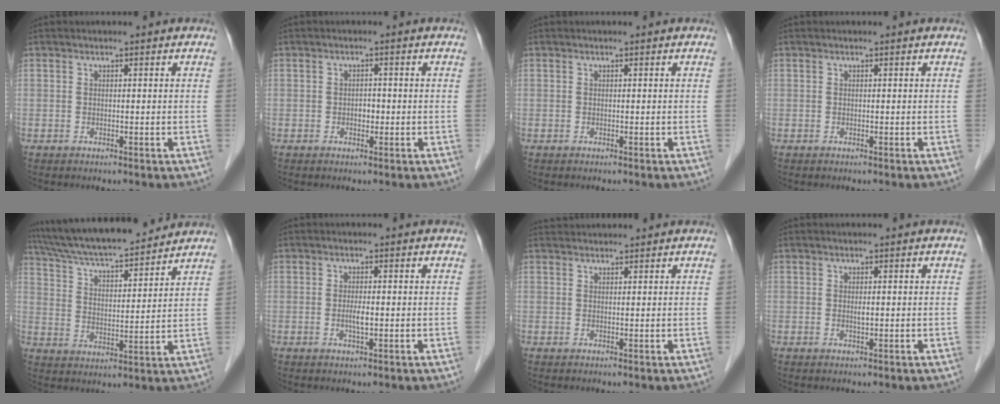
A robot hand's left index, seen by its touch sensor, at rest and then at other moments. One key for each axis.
{"total": 1.4, "fx": -0.4, "fy": 1.0, "fz": 1.0, "tx": -0.014, "ty": 0.004, "tz": -0.006}
{"total": 0.0}
{"total": 0.0}
{"total": 17.9, "fx": 16.2, "fy": 2.4, "fz": 7.2, "tx": -0.127, "ty": 0.025, "tz": 0.264}
{"total": 1.9, "fx": -0.2, "fy": 0.4, "fz": 1.8, "tx": -0.037, "ty": -0.001, "tz": -0.004}
{"total": 3.1, "fx": 3.0, "fy": 0.4, "fz": 0.3, "tx": -0.007, "ty": 0.034, "tz": 0.052}
{"total": 0.7, "fx": 0.1, "fy": 0.2, "fz": 0.7, "tx": -0.014, "ty": -0.002, "tz": 0.002}